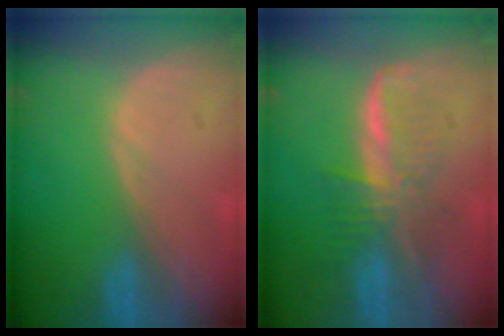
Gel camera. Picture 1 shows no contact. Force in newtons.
{"total": 6.8, "press": 6.4, "slide": 2.3}